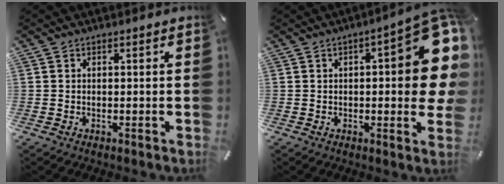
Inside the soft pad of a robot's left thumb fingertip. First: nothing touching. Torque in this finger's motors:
{"motor_torque": [1.95, 3.06, 1.24, -0.91, 0.23]}